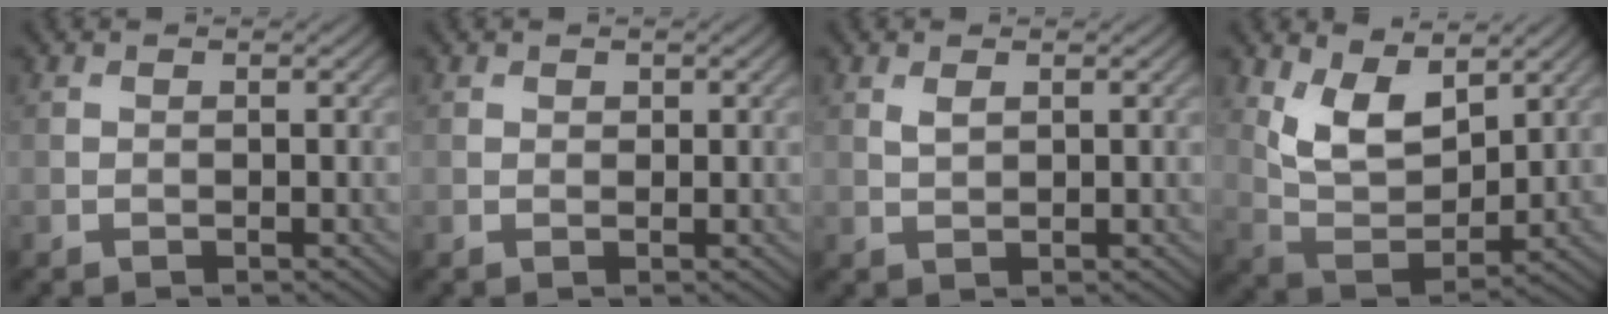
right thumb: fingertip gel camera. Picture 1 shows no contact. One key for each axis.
{"total": 0.7, "fx": 0.5, "fy": 0.5, "fz": 0.1, "tx": 0.000, "ty": -0.004, "tz": 0.008}
{"total": 1.3, "fx": 0.7, "fy": 0.6, "fz": 0.8, "tx": -0.023, "ty": -0.002, "tz": 0.017}
{"total": 8.5, "fx": 4.4, "fy": 4.4, "fz": 5.7, "tx": -0.121, "ty": -0.014, "tz": 0.084}